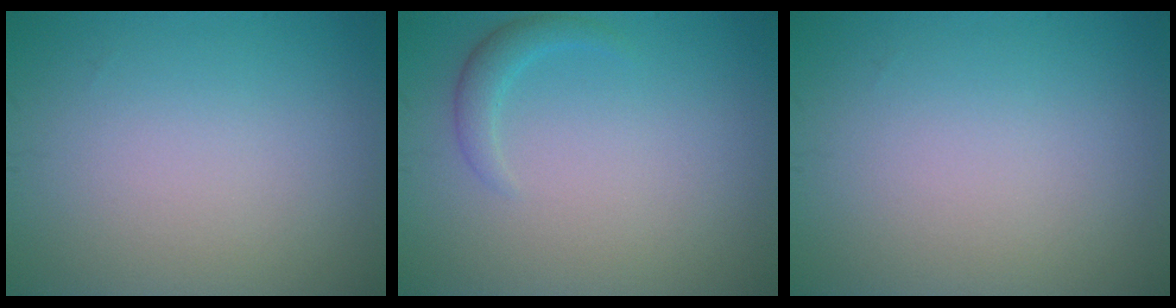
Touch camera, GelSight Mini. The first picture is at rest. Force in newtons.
{"total": 1.6, "press": 1.6, "slide": 0.1}
{"total": 0.0}